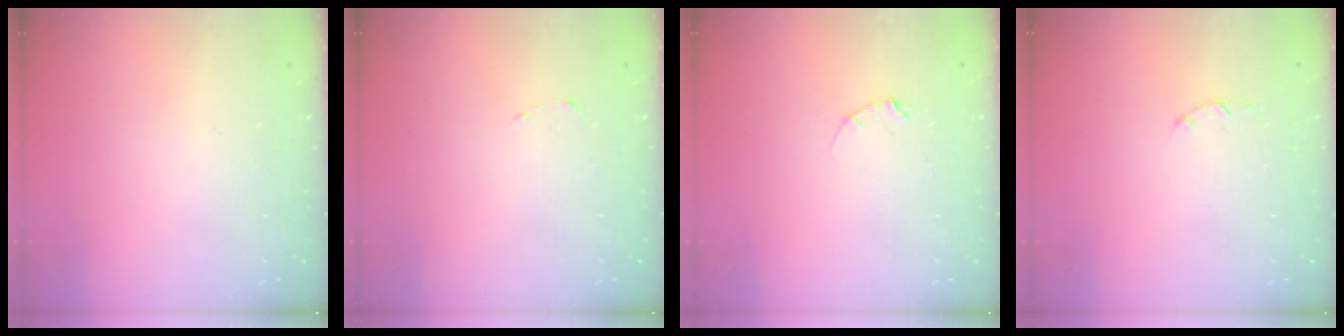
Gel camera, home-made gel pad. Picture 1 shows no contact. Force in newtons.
{"total": 1.5, "press": 1.5, "slide": 0.2}
{"total": 2.3, "press": 2.3, "slide": 0.4}
{"total": 1.4, "press": 1.4, "slide": 0.3}